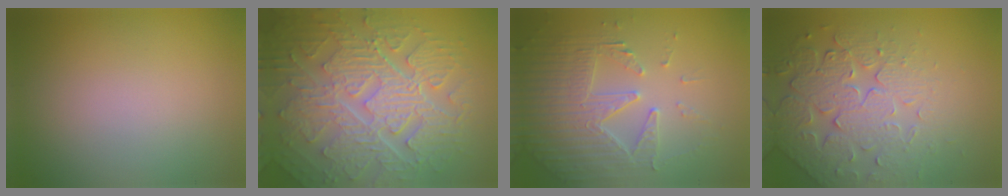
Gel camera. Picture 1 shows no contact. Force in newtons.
{"total": 10.6, "press": 7.0, "slide": 8.0}
{"total": 5.4, "press": 4.6, "slide": 3.0}
{"total": 5.5, "press": 5.0, "slide": 2.1}